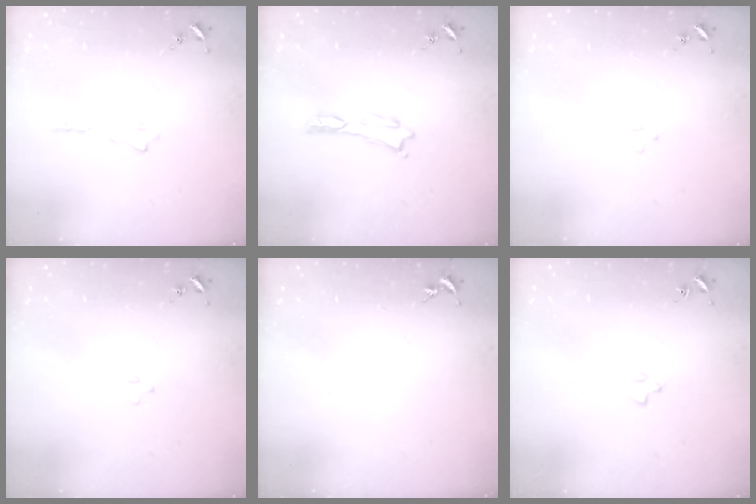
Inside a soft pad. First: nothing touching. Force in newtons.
{"total": 0.0}
{"total": 0.7, "press": 0.7, "slide": 0.2}
{"total": 0.7, "press": 0.7, "slide": 0.2}
{"total": 0.0}
{"total": 1.6, "press": 1.5, "slide": 0.2}